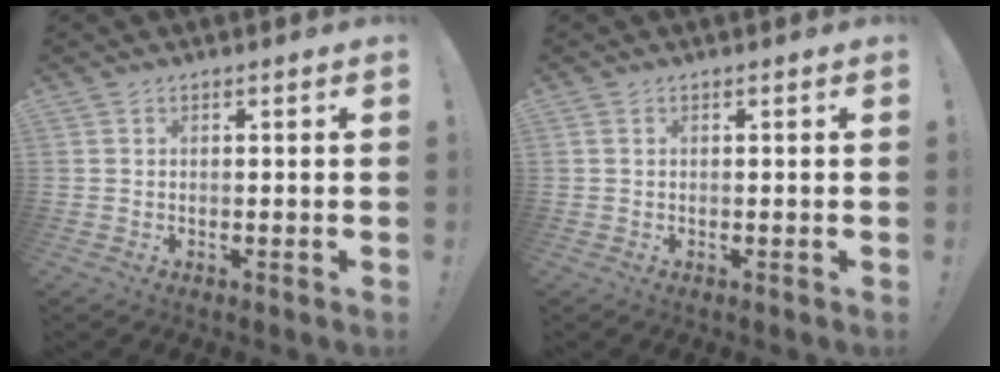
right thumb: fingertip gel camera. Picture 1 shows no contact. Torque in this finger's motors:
{"motor_torque": [-0.13, -0.17, 0.00, 0.07, 0.00]}